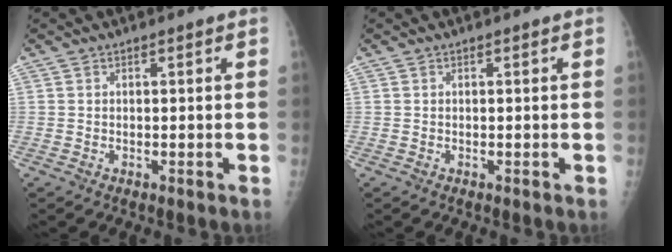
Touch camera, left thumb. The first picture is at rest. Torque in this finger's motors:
{"motor_torque": [-0.06, -0.06, -0.04, 0.03, 0.00]}